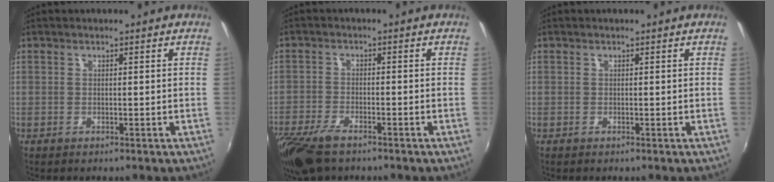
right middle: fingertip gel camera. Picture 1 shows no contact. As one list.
[{"total": 10.0, "force": [-7.3, 3.5, 6.0], "torque": [-0.148, -0.035, -0.138]}, {"total": 0.0}]